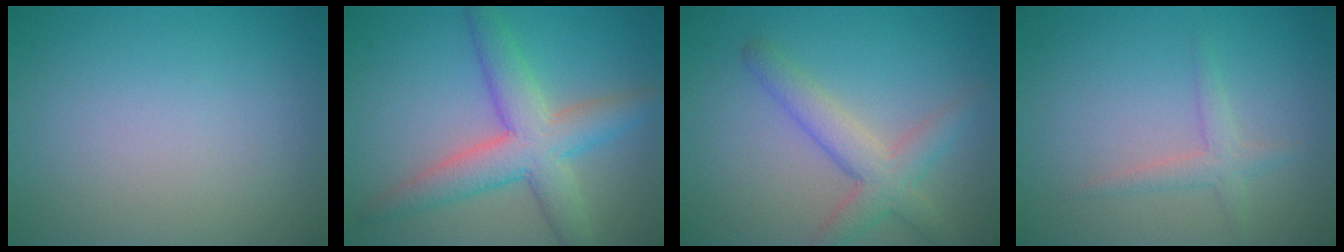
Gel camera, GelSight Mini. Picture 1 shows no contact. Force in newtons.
{"total": 7.1, "press": 7.1, "slide": 0.2}
{"total": 4.0, "press": 4.0, "slide": 0.2}
{"total": 1.8, "press": 1.8, "slide": 0.0}